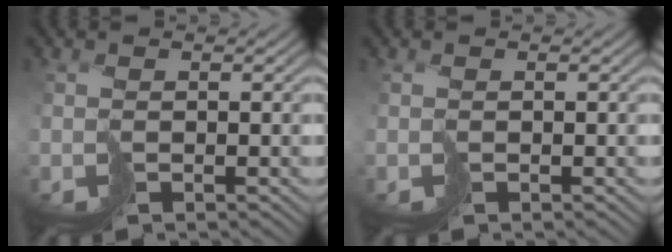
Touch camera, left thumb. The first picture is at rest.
{"total": 0.0}